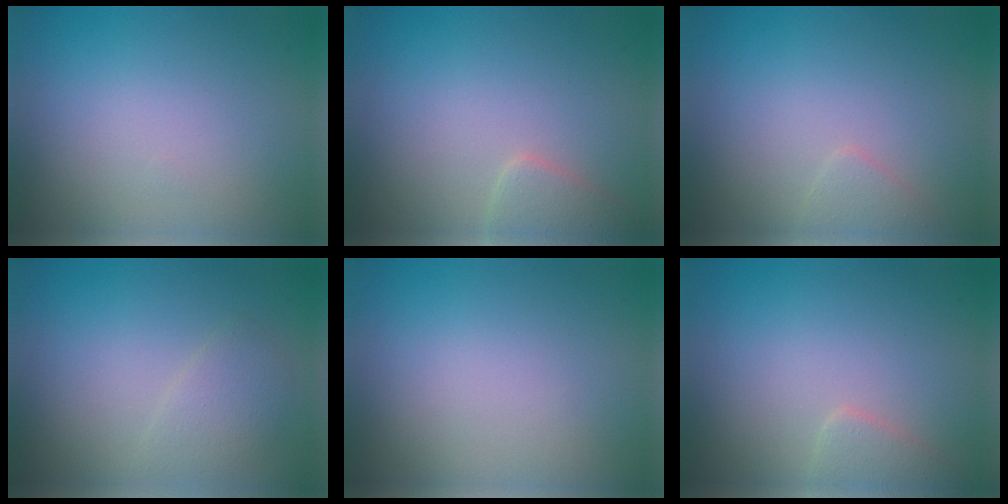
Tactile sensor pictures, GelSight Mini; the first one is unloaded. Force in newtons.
{"total": 1.8, "press": 1.8, "slide": 0.1}
{"total": 1.1, "press": 1.1, "slide": 0.1}
{"total": 1.8, "press": 1.8, "slide": 0.2}
{"total": 0.0}
{"total": 1.6, "press": 1.6, "slide": 0.0}